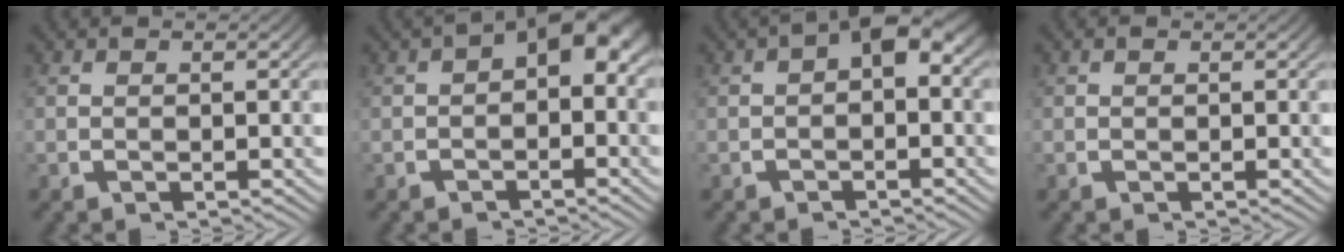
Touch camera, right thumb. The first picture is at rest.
{"total": 4.2, "force": [0.1, 2.4, 3.5], "torque": [-0.047, -0.001, 0.004]}
{"total": 3.2, "force": [0.4, 1.5, 2.7], "torque": [-0.039, 0.004, 0.006]}
{"total": 0.0}